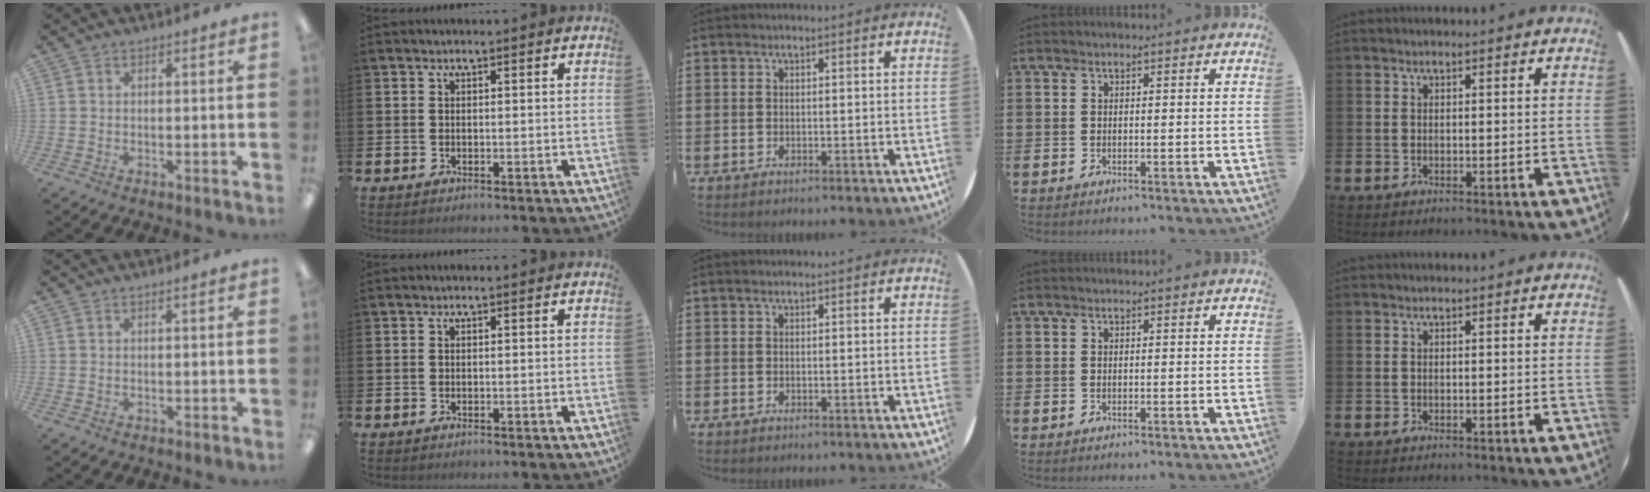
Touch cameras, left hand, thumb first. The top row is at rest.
{}